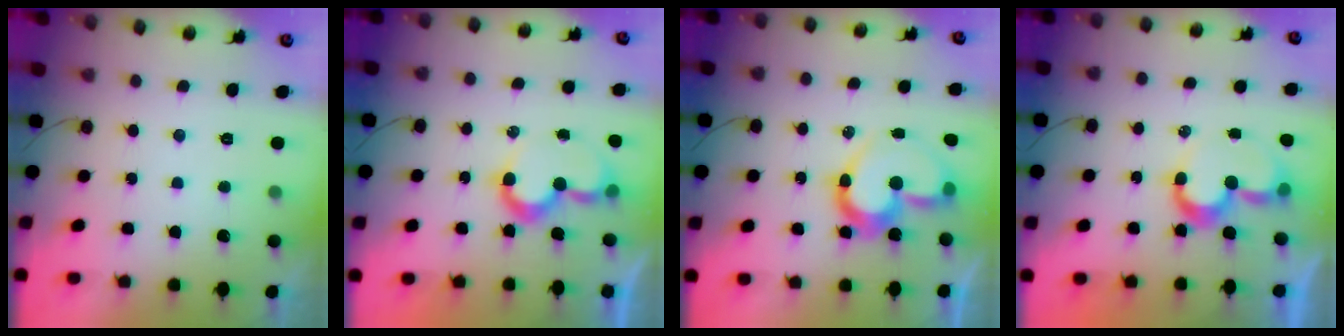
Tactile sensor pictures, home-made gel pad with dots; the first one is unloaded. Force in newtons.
{"total": 7.8, "press": 7.8, "slide": 0.8}
{"total": 14.7, "press": 14.5, "slide": 2.4}
{"total": 8.7, "press": 8.7, "slide": 0.7}